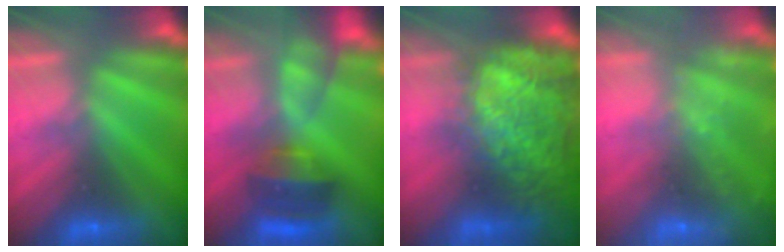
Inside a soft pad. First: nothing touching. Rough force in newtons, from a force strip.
{"total": 7.8}
{"total": 10.6}
{"total": 9.6}